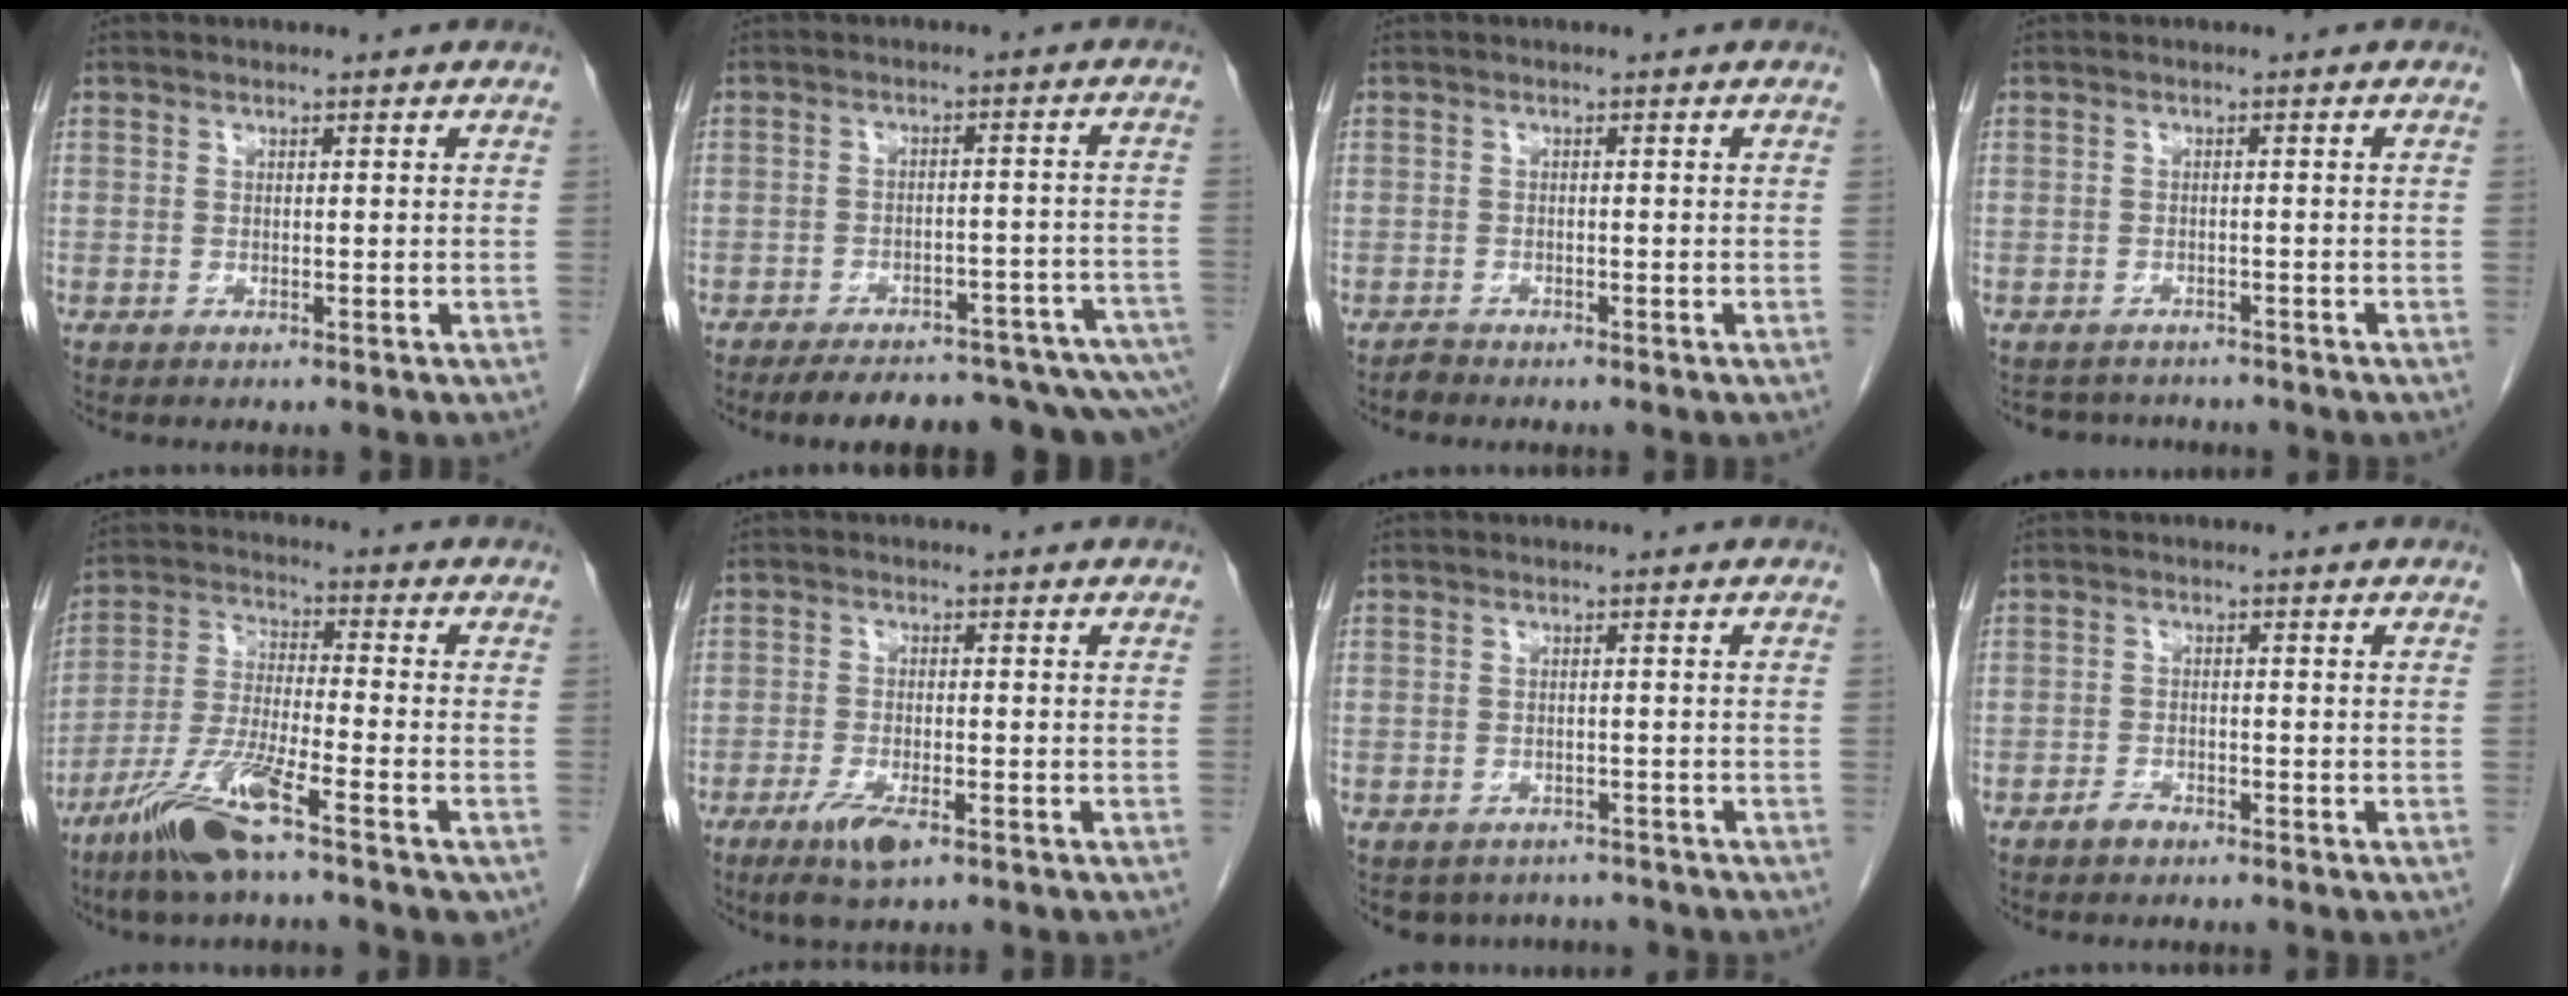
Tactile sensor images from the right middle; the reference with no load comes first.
{"total": 19.7, "force": [-17.1, 3.7, 9.1], "torque": [-0.083, 0.013, -0.207]}
{"total": 0.9, "force": [-0.9, 0.3, -0.1], "torque": [-0.001, 0.000, -0.019]}
{"total": 4.1, "force": [-3.8, 1.4, 0.1], "torque": [-0.003, 0.000, -0.053]}
{"total": 12.0, "force": [-7.6, 1.0, 9.3], "torque": [-0.189, -0.024, -0.145]}
{"total": 5.1, "force": [-3.1, 1.2, 3.9], "torque": [-0.081, -0.009, -0.052]}
{"total": 5.8, "force": [-5.1, 2.7, 0.4], "torque": [0.003, 0.009, -0.060]}
{"total": 1.6, "force": [-1.3, 0.7, 0.6], "torque": [-0.013, 0.002, -0.020]}